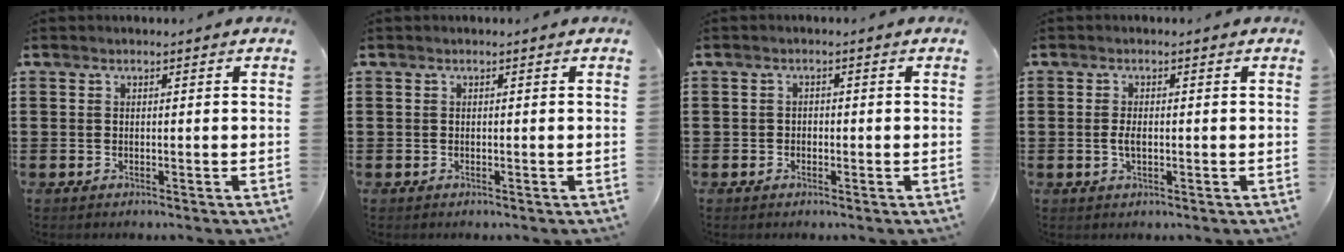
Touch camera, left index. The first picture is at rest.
{"total": 0.0}
{"total": 1.0, "force": [-0.4, 0.8, 0.3], "torque": [-0.009, 0.002, -0.011]}
{"total": 2.1, "force": [-0.1, 0.9, 1.9], "torque": [-0.044, -0.002, -0.005]}